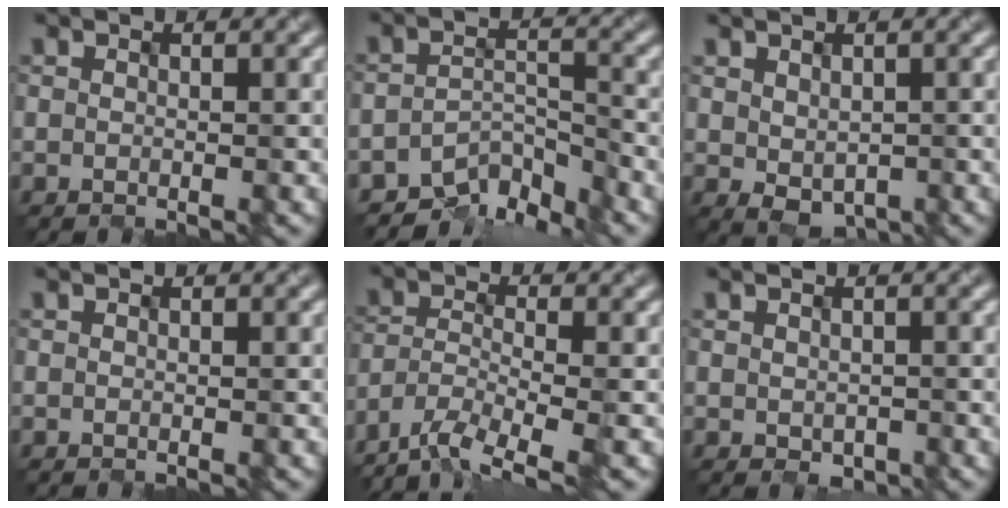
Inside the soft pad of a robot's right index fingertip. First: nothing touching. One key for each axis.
{"total": 4.3, "fx": -4.1, "fy": 1.2, "fz": 0.9, "tx": -0.003, "ty": -0.002, "tz": -0.073}
{"total": 1.8, "fx": 0.3, "fy": 1.4, "fz": 1.0, "tx": -0.019, "ty": -0.007, "tz": 0.019}
{"total": 0.0}
{"total": 6.8, "fx": -5.4, "fy": 1.6, "fz": 3.8, "tx": -0.078, "ty": -0.019, "tz": -0.097}
{"total": 0.8, "fx": -0.2, "fy": 0.8, "fz": 0.2, "tx": -0.005, "ty": -0.007, "tz": 0.006}